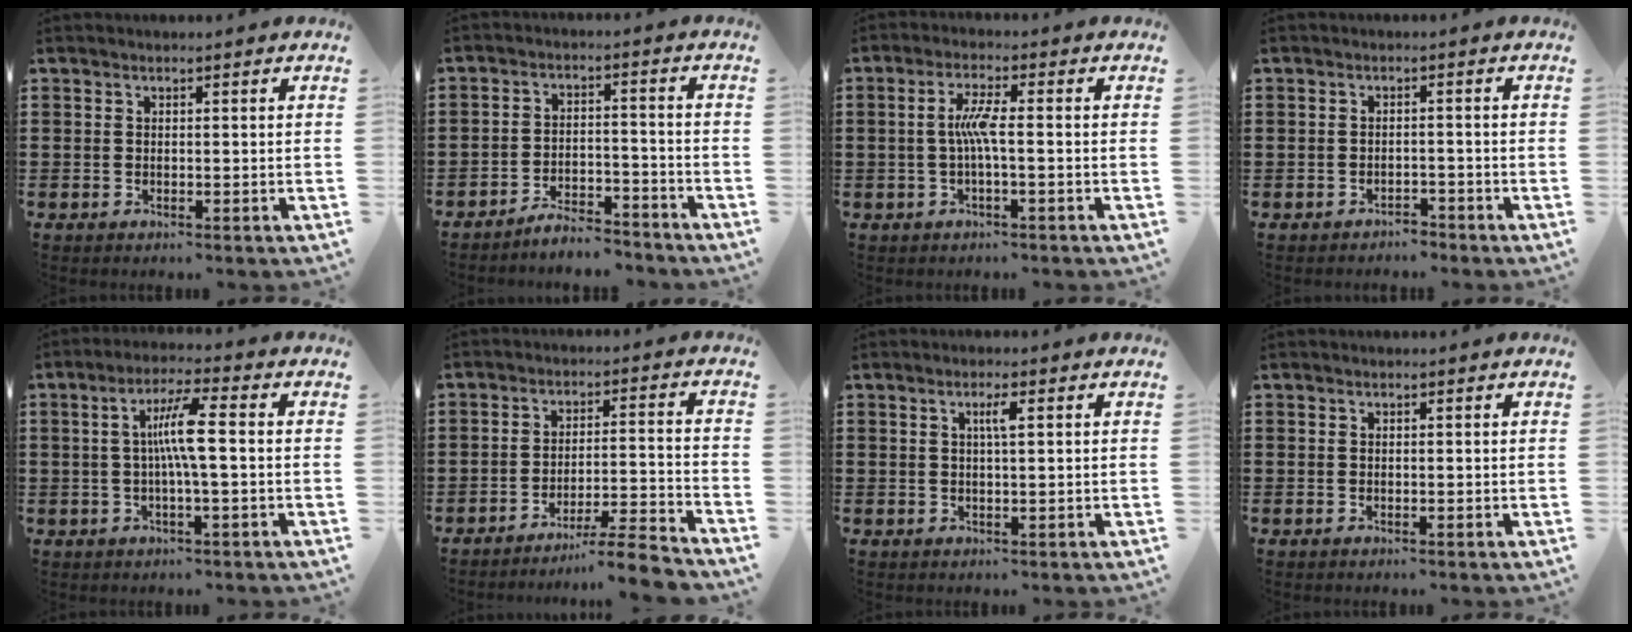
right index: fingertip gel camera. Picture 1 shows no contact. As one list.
[{"total": 4.6, "force": [-4.6, 0.3, 0.6], "torque": [-0.014, 0.009, -0.093]}, {"total": 4.5, "force": [-0.6, 0.4, 4.5], "torque": [-0.096, -0.005, -0.019]}, {"total": 2.1, "force": [-2.0, 0.3, -0.3], "torque": [-0.003, 0.003, -0.047]}, {"total": 6.3, "force": [0.0, 0.4, 6.3], "torque": [-0.124, -0.001, -0.010]}, {"total": 6.6, "force": [-5.8, -0.5, 3.1], "torque": [-0.046, -0.008, -0.112]}, {"total": 2.1, "force": [0.6, 0.2, 2.0], "torque": [-0.039, 0.003, 0.008]}, {"total": 0.0}]